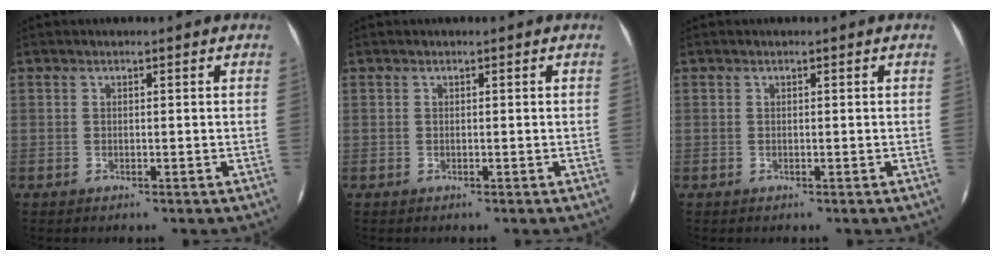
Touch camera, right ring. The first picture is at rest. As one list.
[{"total": 0.0}, {"total": 0.0}]